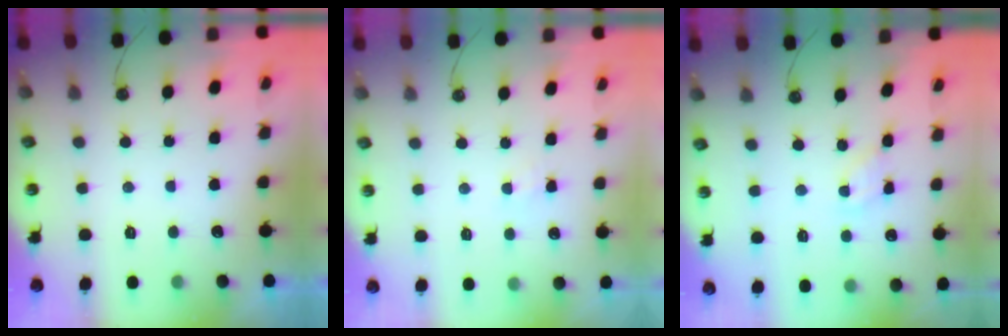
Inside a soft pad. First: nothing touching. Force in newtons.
{"total": 4.0, "press": 3.9, "slide": 0.6}
{"total": 2.7, "press": 2.6, "slide": 0.4}